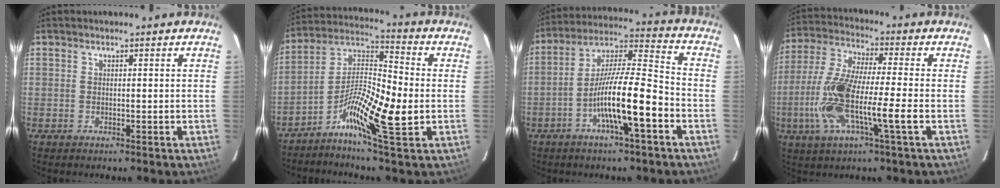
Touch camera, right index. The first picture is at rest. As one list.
[{"total": 13.0, "force": [-4.1, 1.3, 12.3], "torque": [-0.229, 0.003, -0.080]}, {"total": 13.5, "force": [-5.1, 1.1, 12.5], "torque": [-0.229, 0.009, -0.091]}, {"total": 13.8, "force": [-3.6, 1.3, 13.3], "torque": [-0.277, -0.005, -0.074]}]